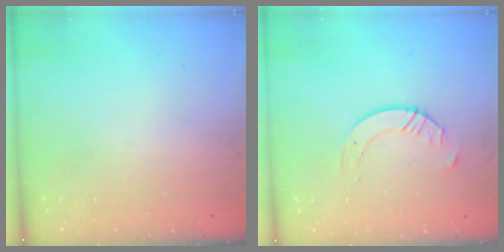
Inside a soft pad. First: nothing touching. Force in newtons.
{"total": 5.0, "press": 5.0, "slide": 0.5}